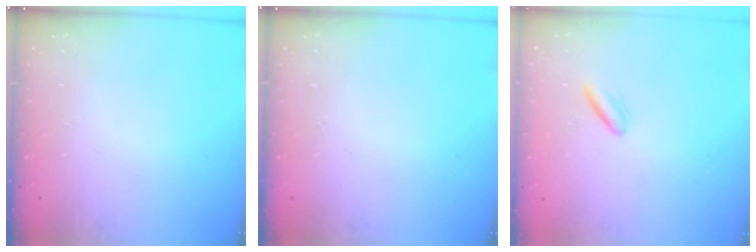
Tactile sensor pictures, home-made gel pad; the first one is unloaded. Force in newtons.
{"total": 0.0}
{"total": 2.1, "press": 1.9, "slide": 0.9}